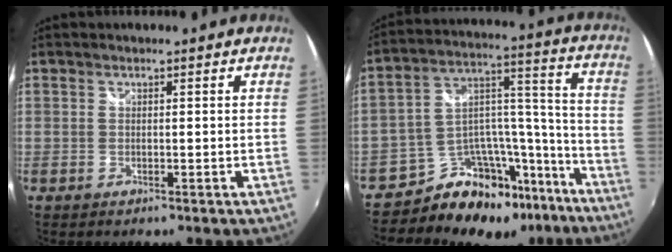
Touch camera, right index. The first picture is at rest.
{"total": 19.4, "force": [-15.0, 10.5, 6.5], "torque": [-0.110, 0.081, -0.213]}